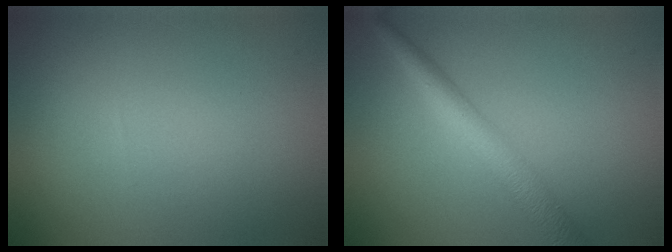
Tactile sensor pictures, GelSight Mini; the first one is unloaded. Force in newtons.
{"total": 3.7, "press": 3.7, "slide": 0.1}